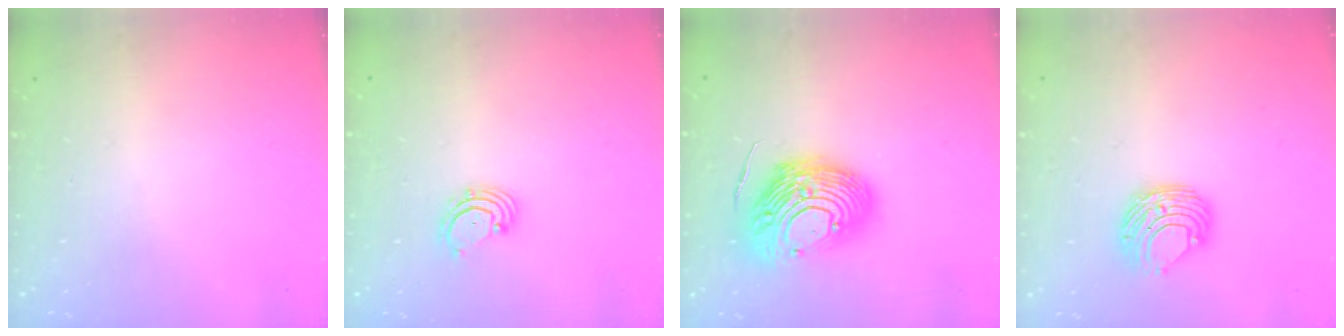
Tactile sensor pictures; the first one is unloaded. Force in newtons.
{"total": 2.2, "press": 2.1, "slide": 0.7}
{"total": 16.8, "press": 16.7, "slide": 1.9}
{"total": 8.7, "press": 8.6, "slide": 0.7}